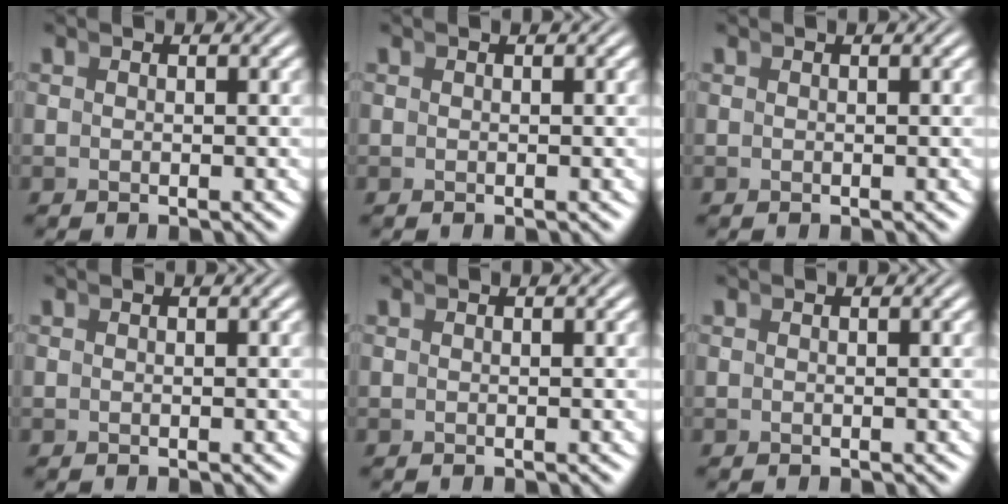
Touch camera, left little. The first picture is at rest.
{"total": 0.0}
{"total": 0.0}
{"total": 0.0}
{"total": 0.0}
{"total": 0.0}